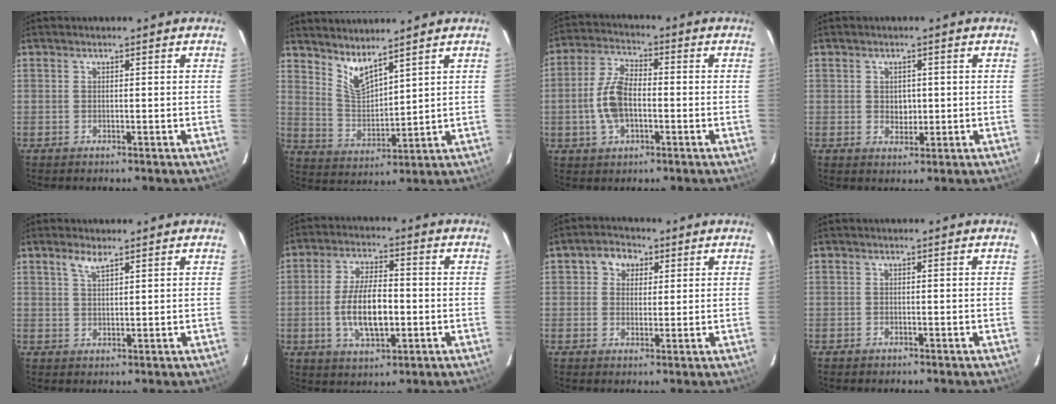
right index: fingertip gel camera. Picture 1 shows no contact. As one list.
[{"total": 6.7, "force": [5.5, 1.5, 3.6], "torque": [-0.068, -0.011, 0.114]}, {"total": 9.1, "force": [-1.7, 5.2, 7.3], "torque": [-0.155, 0.012, -0.029]}, {"total": 2.7, "force": [0.1, 2.3, 1.3], "torque": [-0.018, 0.003, 0.004]}, {"total": 2.6, "force": [1.9, 0.8, 1.7], "torque": [-0.033, 0.005, 0.037]}, {"total": 10.5, "force": [-1.9, 4.5, 9.3], "torque": [-0.184, 0.001, -0.030]}, {"total": 4.6, "force": [1.5, 4.0, 1.7], "torque": [-0.020, 0.017, 0.024]}, {"total": 0.7, "force": [-0.5, 0.4, 0.0], "torque": [-0.002, 0.002, -0.009]}]